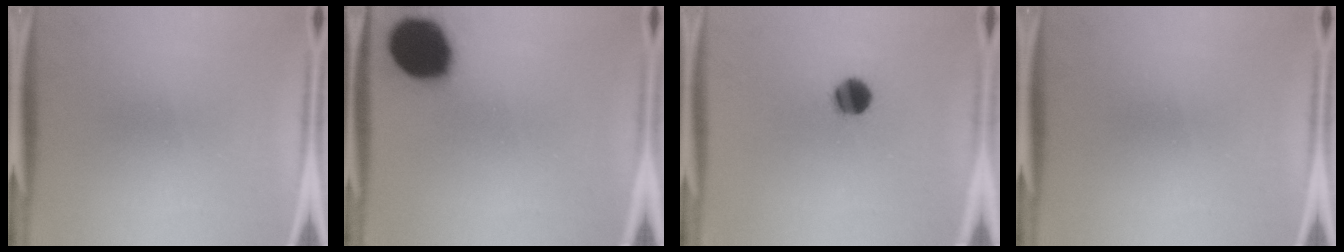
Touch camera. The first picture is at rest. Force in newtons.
{"total": 19.2}
{"total": 6.4}
{"total": 0.0}